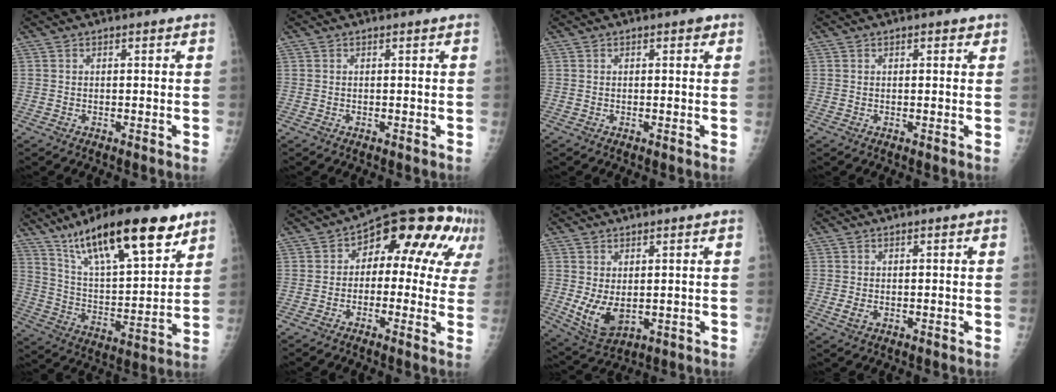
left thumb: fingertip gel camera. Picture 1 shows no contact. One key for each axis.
{"total": 0.0}
{"total": 1.0, "fx": 0.5, "fy": 0.5, "fz": 0.7, "tx": -0.004, "ty": 0.001, "tz": 0.005}
{"total": 1.3, "fx": 0.8, "fy": 0.6, "fz": 0.8, "tx": -0.002, "ty": -0.002, "tz": 0.008}
{"total": 23.6, "fx": 15.2, "fy": 7.1, "fz": 16.7, "tx": -0.249, "ty": -0.052, "tz": 0.261}
{"total": 16.6, "fx": 4.4, "fy": 9.6, "fz": 12.9, "tx": -0.106, "ty": 0.034, "tz": 0.042}
{"total": 7.1, "fx": -0.2, "fy": 4.2, "fz": 5.6, "tx": -0.097, "ty": -0.017, "tz": 0.016}
{"total": 1.7, "fx": -0.4, "fy": 1.0, "fz": 1.3, "tx": -0.030, "ty": -0.002, "tz": -0.007}